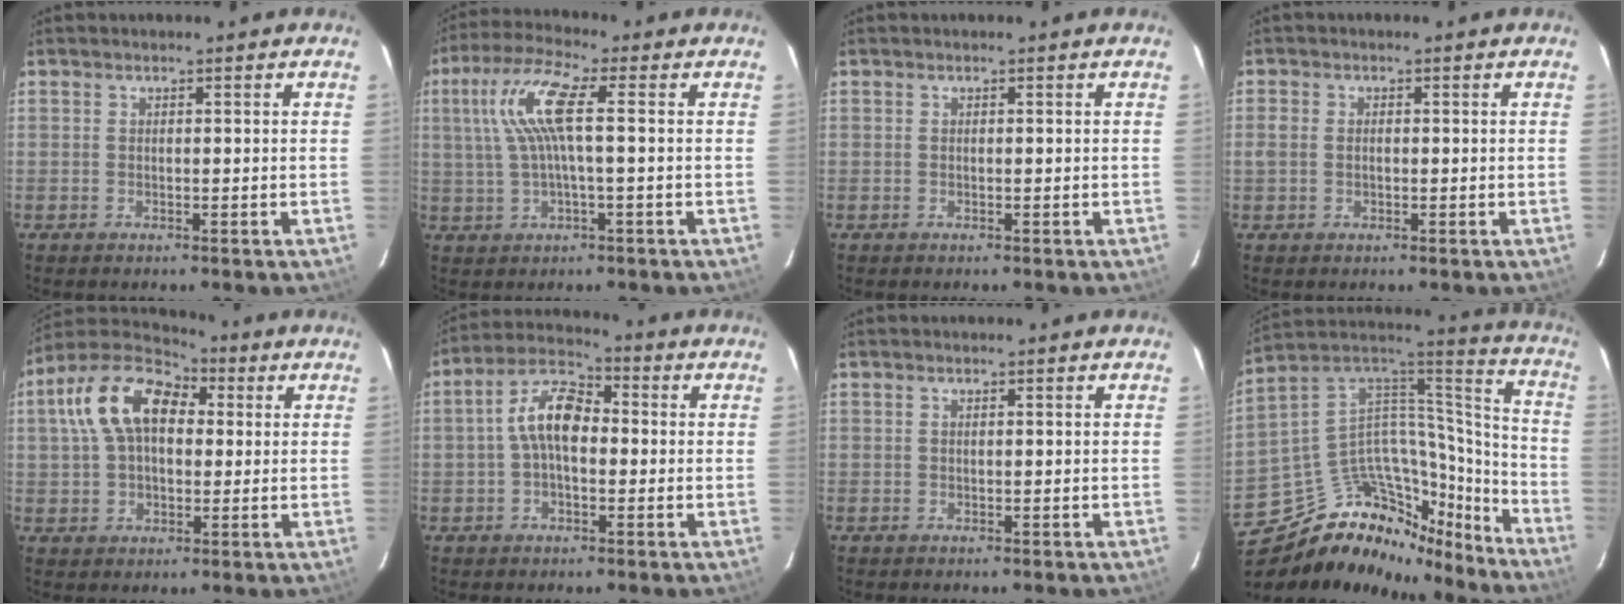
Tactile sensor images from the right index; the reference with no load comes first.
{"total": 9.4, "force": [1.1, 1.5, 9.2], "torque": [-0.182, 0.012, 0.026]}
{"total": 0.0}
{"total": 2.6, "force": [-0.1, 1.8, 1.8], "torque": [-0.035, 0.001, -0.003]}
{"total": 14.5, "force": [3.5, 9.0, 10.8], "torque": [-0.206, 0.041, 0.050]}
{"total": 8.9, "force": [-0.1, 4.8, 7.5], "torque": [-0.152, 0.029, -0.008]}
{"total": 0.0}
{"total": 28.5, "force": [-21.6, 13.9, 12.4], "torque": [-0.216, 0.069, -0.316]}